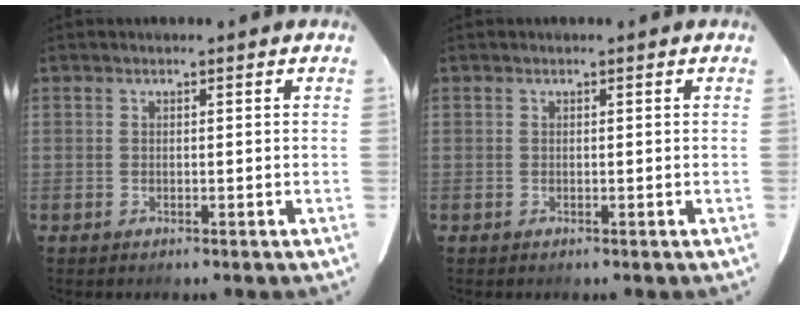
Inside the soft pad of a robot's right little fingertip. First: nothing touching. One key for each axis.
{"total": 0.0}